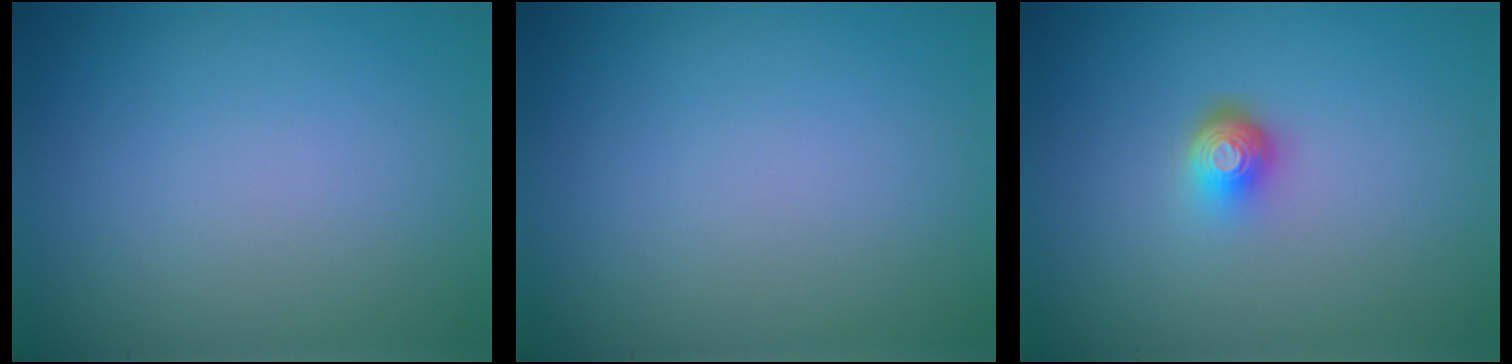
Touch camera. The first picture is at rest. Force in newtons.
{"total": 0.0}
{"total": 2.2, "press": 1.4, "slide": 1.7}